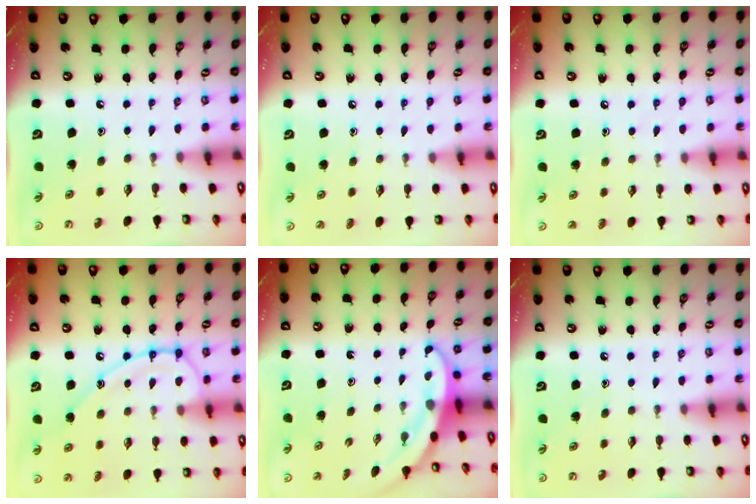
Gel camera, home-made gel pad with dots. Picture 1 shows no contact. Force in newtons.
{"total": 4.1, "press": 4.1, "slide": 0.4}
{"total": 5.3, "press": 5.3, "slide": 0.5}
{"total": 13.3, "press": 13.2, "slide": 1.3}
{"total": 3.1, "press": 3.1, "slide": 0.1}
{"total": 0.0}